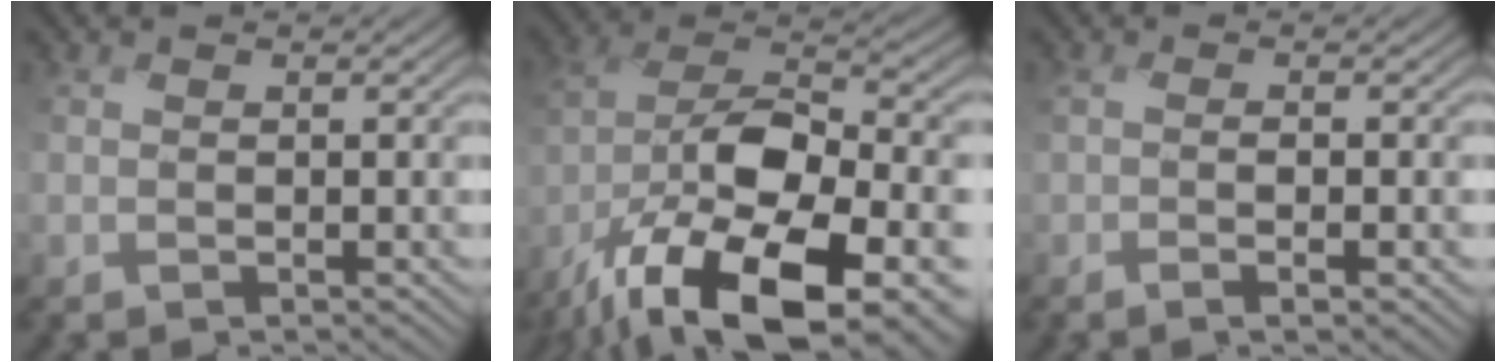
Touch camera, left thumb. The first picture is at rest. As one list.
[{"total": 19.4, "force": [-11.1, 7.3, 14.2], "torque": [-0.269, -0.027, -0.188]}, {"total": 3.3, "force": [-0.8, 0.7, 3.2], "torque": [-0.060, -0.002, -0.018]}]